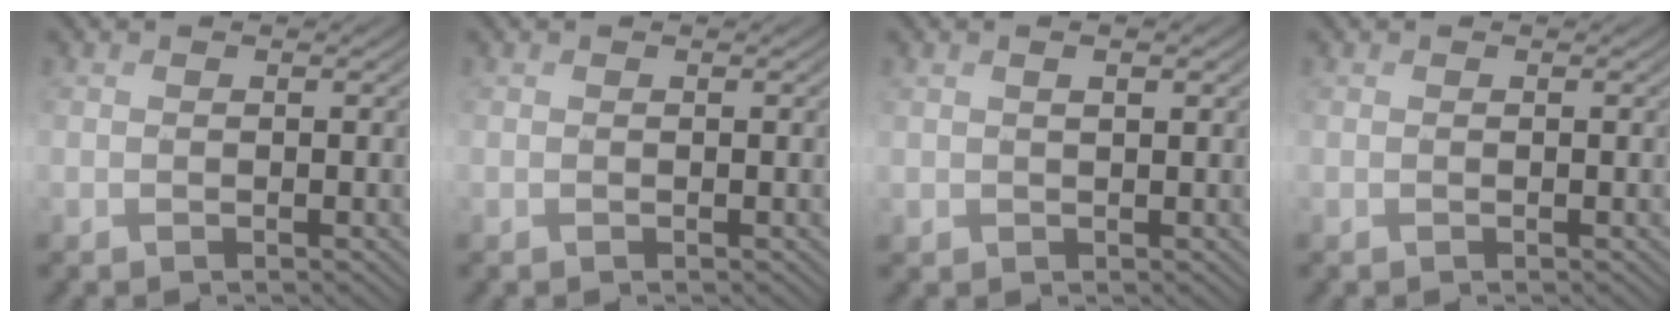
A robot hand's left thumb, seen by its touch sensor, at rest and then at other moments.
{"total": 0.0}
{"total": 1.7, "force": [0.9, 0.9, 1.1], "torque": [-0.026, -0.001, 0.021]}
{"total": 0.0}